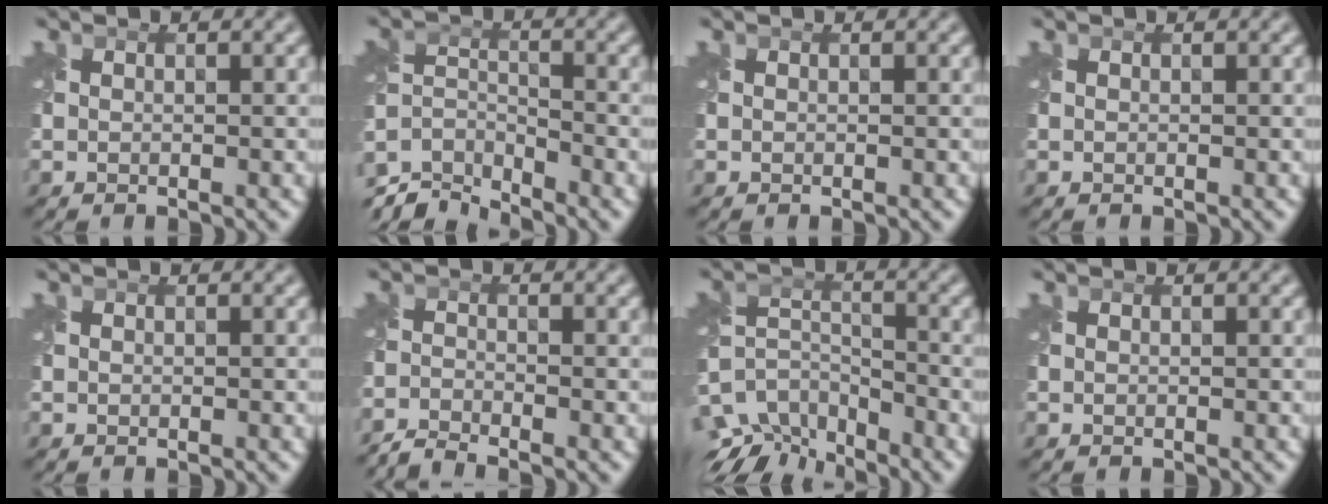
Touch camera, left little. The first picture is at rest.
{"total": 5.5, "force": [-5.0, 1.5, 1.7], "torque": [-0.032, -0.010, -0.100]}
{"total": 0.0}
{"total": 0.0}
{"total": 0.0}
{"total": 2.6, "force": [-2.6, 0.1, 0.4], "torque": [-0.009, -0.007, -0.063]}
{"total": 7.5, "force": [-6.0, 3.5, 2.7], "torque": [-0.042, -0.007, -0.106]}
{"total": 0.0}